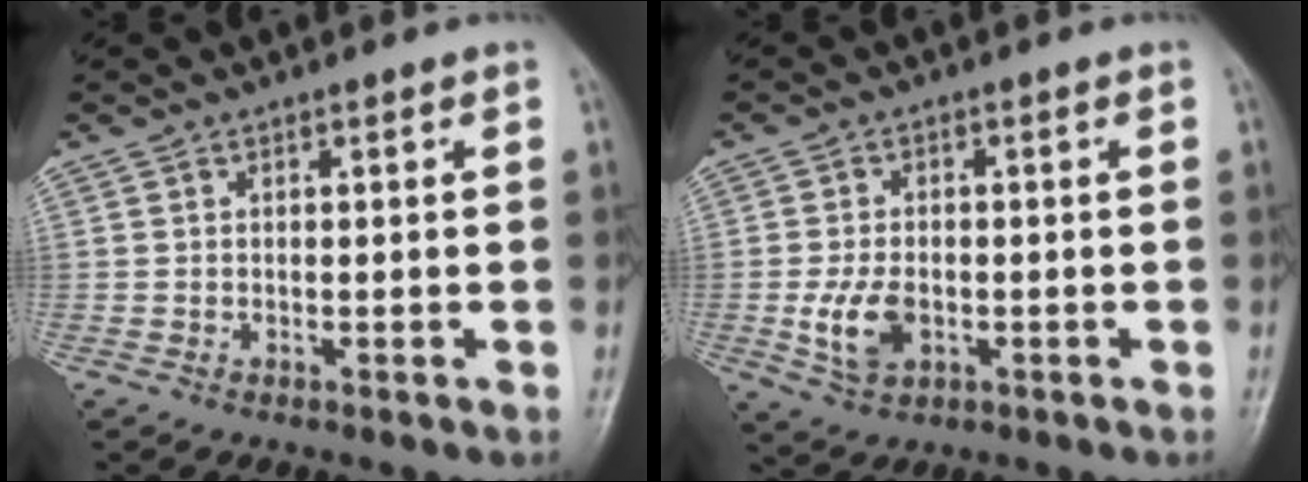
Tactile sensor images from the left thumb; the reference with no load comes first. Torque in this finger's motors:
{"motor_torque": [-0.15, 0.85, 0.68, 0.17, 0.06]}